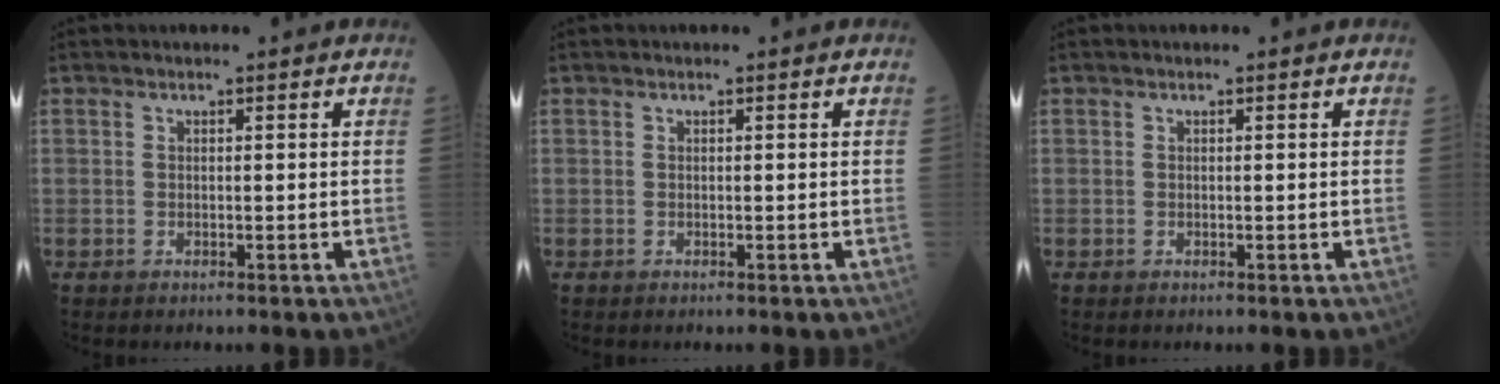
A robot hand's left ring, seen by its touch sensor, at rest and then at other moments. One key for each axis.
{"total": 0.0}
{"total": 0.0}